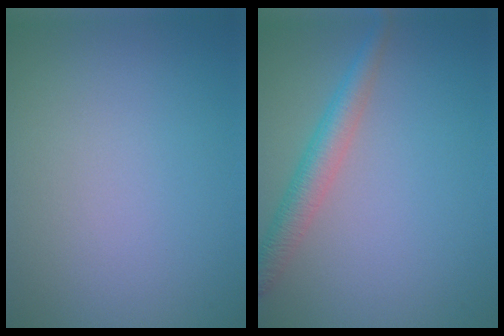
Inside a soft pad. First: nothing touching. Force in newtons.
{"total": 2.9, "press": 2.9, "slide": 0.1}